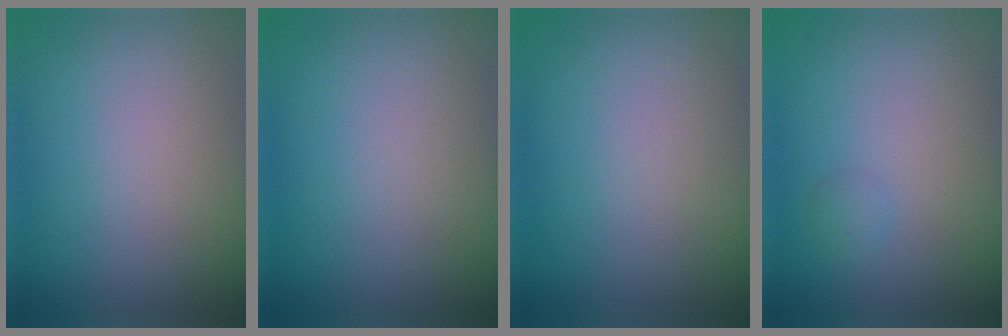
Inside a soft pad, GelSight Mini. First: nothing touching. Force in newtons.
{"total": 0.0}
{"total": 0.0}
{"total": 0.8, "press": 0.8, "slide": 0.0}